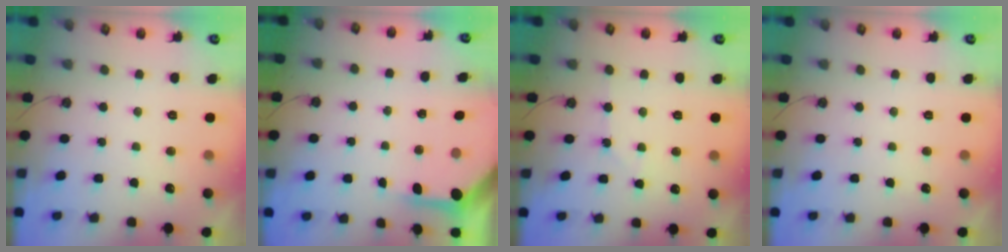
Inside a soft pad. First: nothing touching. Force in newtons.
{"total": 3.9, "press": 3.9, "slide": 0.3}
{"total": 3.8, "press": 3.8, "slide": 0.7}
{"total": 0.0}